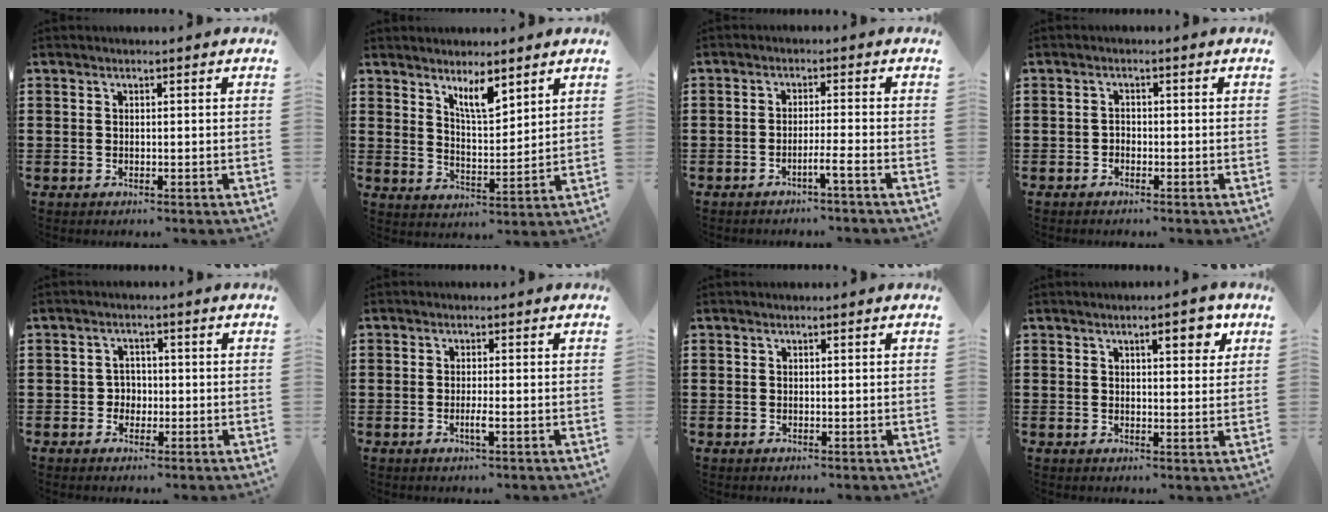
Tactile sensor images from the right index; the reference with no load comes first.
{"total": 5.9, "force": [4.5, 1.4, 3.5], "torque": [-0.065, -0.014, 0.076]}
{"total": 2.6, "force": [-1.8, -0.4, 1.7], "torque": [-0.030, -0.001, -0.035]}
{"total": 1.0, "force": [-0.8, 0.6, 0.2], "torque": [-0.007, 0.001, -0.017]}
{"total": 2.2, "force": [-0.6, 2.0, 0.7], "torque": [-0.021, 0.004, -0.015]}
{"total": 2.0, "force": [-0.8, 0.1, 1.8], "torque": [-0.031, -0.001, -0.015]}
{"total": 0.0}
{"total": 4.8, "force": [2.5, 1.4, 3.9], "torque": [-0.050, -0.004, 0.033]}